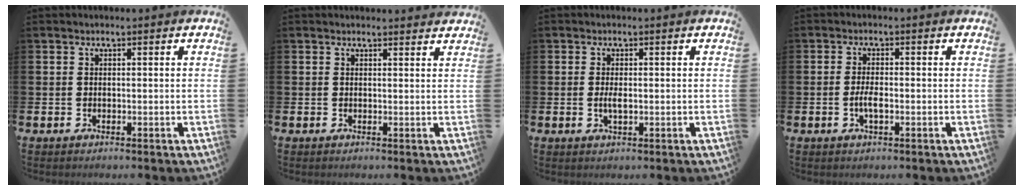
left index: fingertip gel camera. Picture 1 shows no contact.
{"total": 1.1, "force": [1.1, 0.1, 0.0], "torque": [0.006, -0.006, 0.019]}
{"total": 1.9, "force": [0.0, 0.7, 1.8], "torque": [-0.032, 0.002, -0.002]}
{"total": 2.4, "force": [-0.6, 0.8, 2.2], "torque": [-0.038, 0.001, -0.011]}